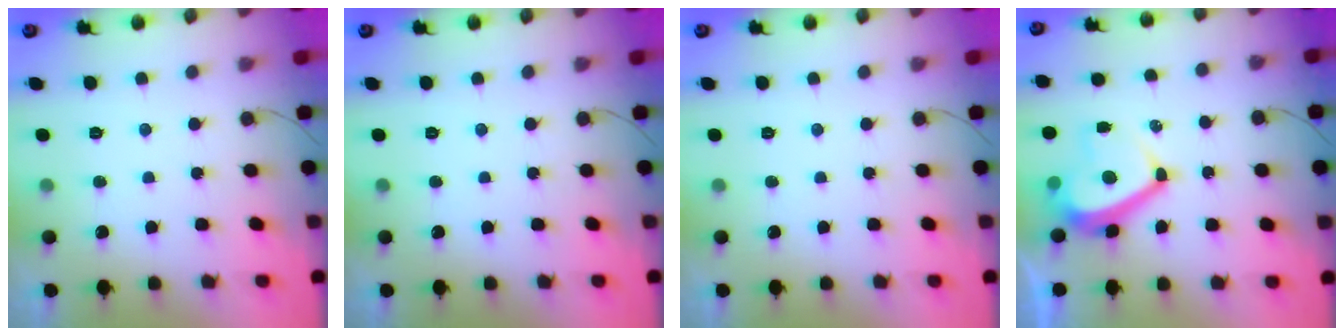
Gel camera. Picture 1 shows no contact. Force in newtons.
{"total": 0.0}
{"total": 0.0}
{"total": 9.8, "press": 9.7, "slide": 1.6}